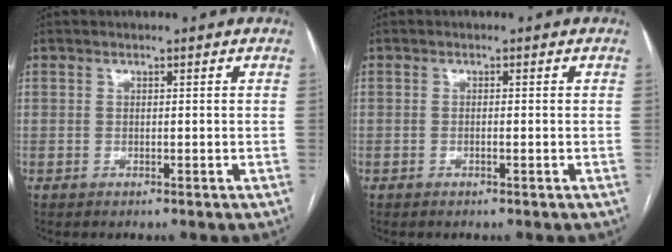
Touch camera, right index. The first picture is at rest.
{"total": 0.5, "force": [-0.1, 0.1, 0.5], "torque": [-0.009, 0.000, -0.002]}